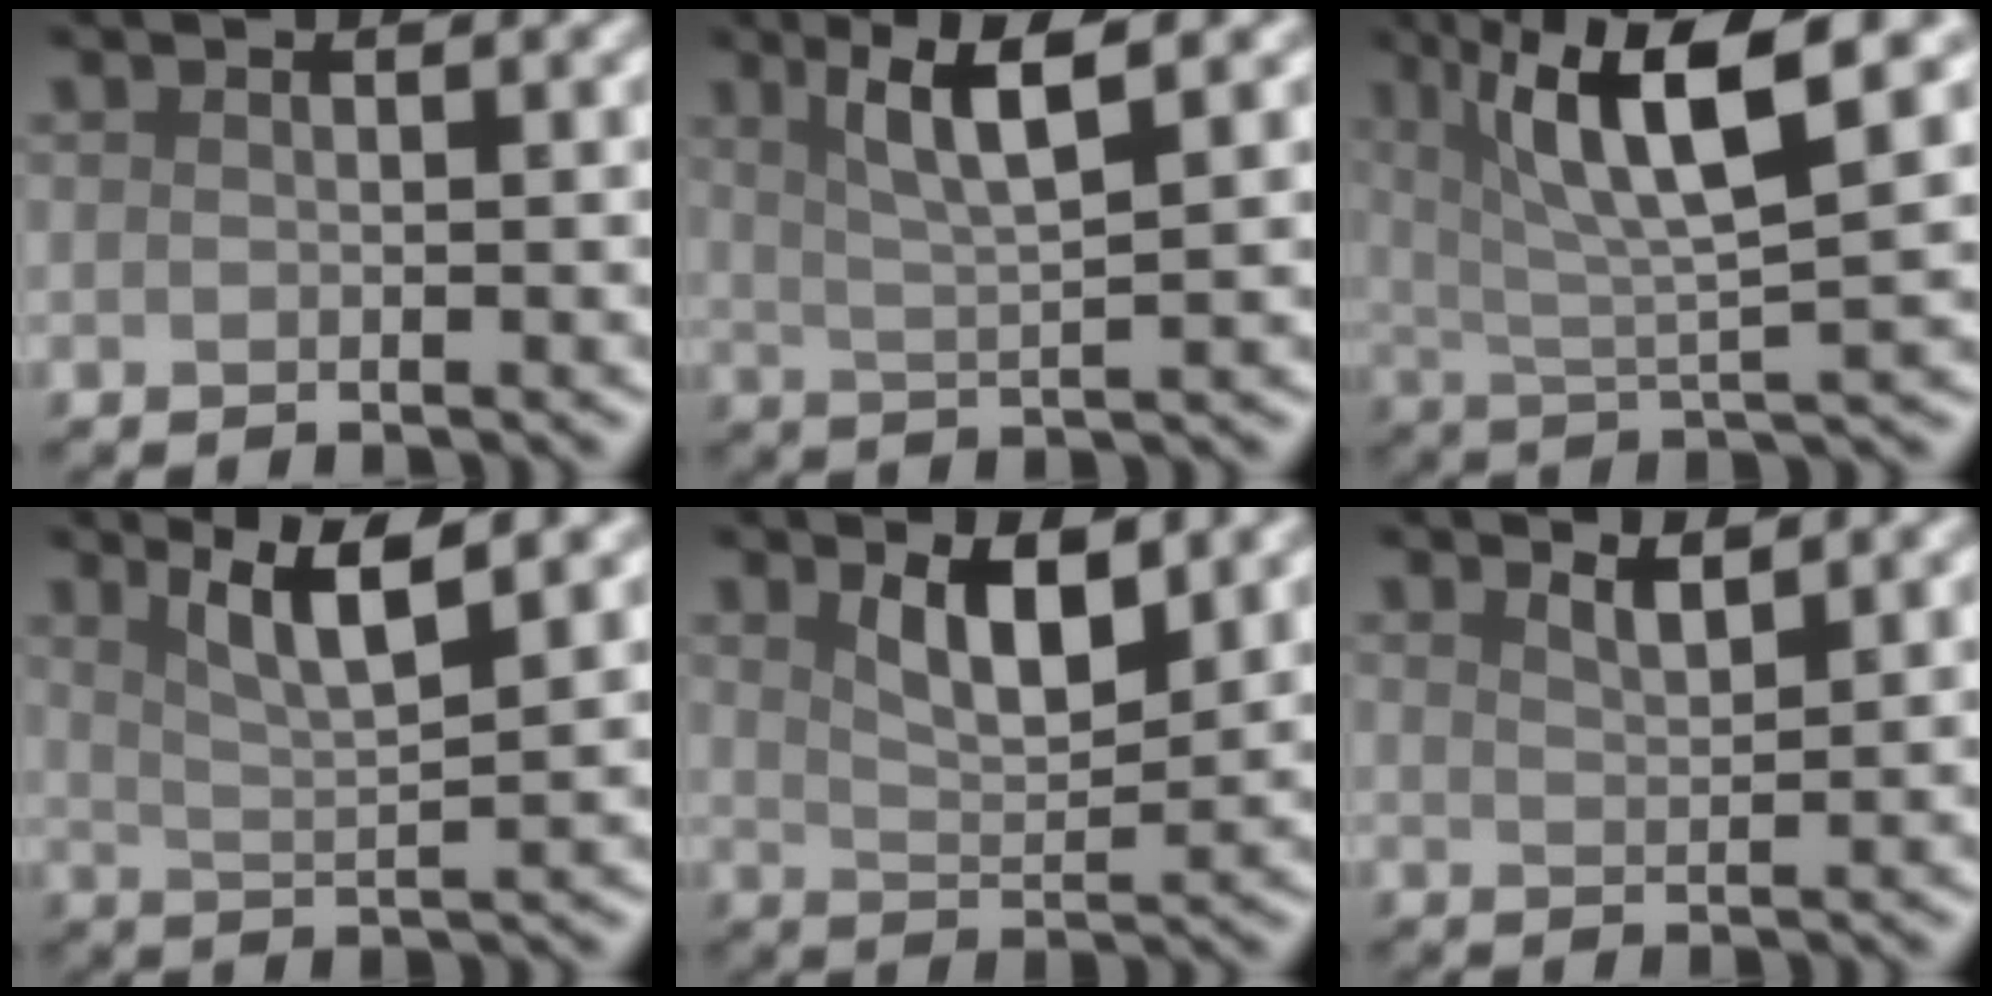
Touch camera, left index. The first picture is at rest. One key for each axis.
{"total": 5.1, "fx": 2.1, "fy": 0.9, "fz": 4.6, "tx": -0.084, "ty": 0.002, "tz": 0.041}
{"total": 8.8, "fx": 3.8, "fy": 1.9, "fz": 7.7, "tx": -0.128, "ty": 0.006, "tz": 0.070}
{"total": 4.8, "fx": 2.5, "fy": 0.8, "fz": 4.0, "tx": -0.073, "ty": 0.000, "tz": 0.050}
{"total": 4.1, "fx": 2.0, "fy": 1.4, "fz": 3.3, "tx": -0.067, "ty": -0.009, "tz": 0.040}
{"total": 1.5, "fx": 1.2, "fy": 0.3, "fz": 0.8, "tx": -0.009, "ty": -0.001, "tz": 0.023}